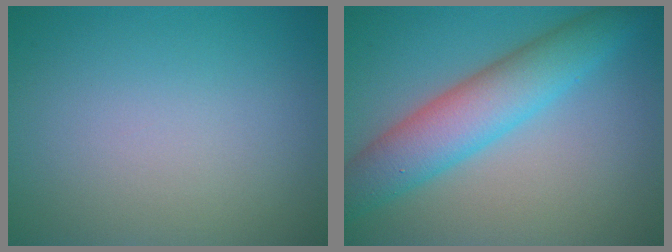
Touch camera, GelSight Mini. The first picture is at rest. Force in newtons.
{"total": 6.4, "press": 6.4, "slide": 0.2}